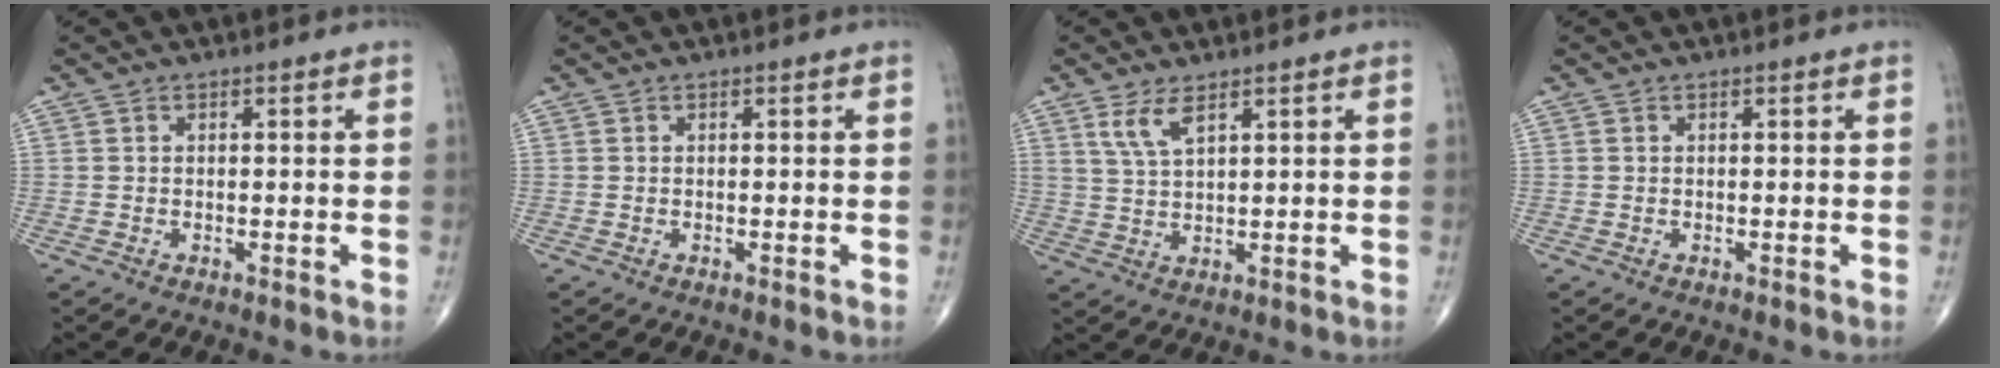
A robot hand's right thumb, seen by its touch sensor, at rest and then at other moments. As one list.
[{"total": 0.0}, {"total": 4.7, "force": [2.8, 1.5, 3.5], "torque": [-0.072, -0.013, 0.063]}, {"total": 0.0}]